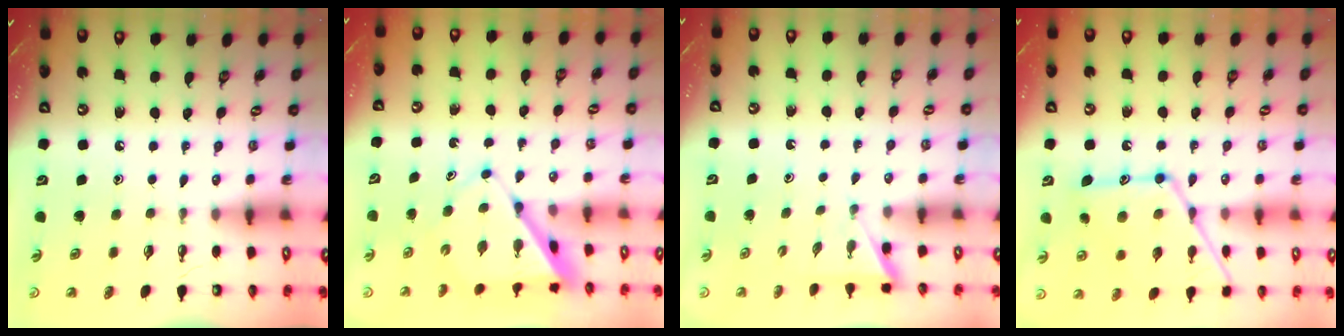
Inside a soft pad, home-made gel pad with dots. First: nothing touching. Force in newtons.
{"total": 7.9, "press": 7.9, "slide": 0.7}
{"total": 2.5, "press": 2.5, "slide": 0.2}
{"total": 16.0, "press": 16.0, "slide": 1.1}